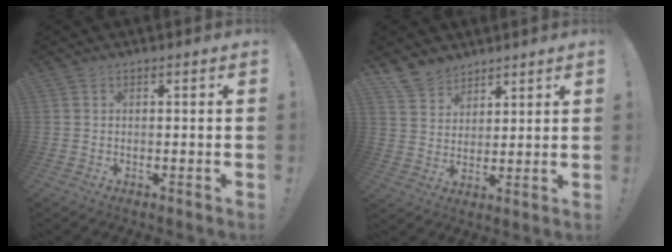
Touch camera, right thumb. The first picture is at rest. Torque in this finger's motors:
{"motor_torque": [-0.06, 0.07, 0.13, 0.69, 0.08]}